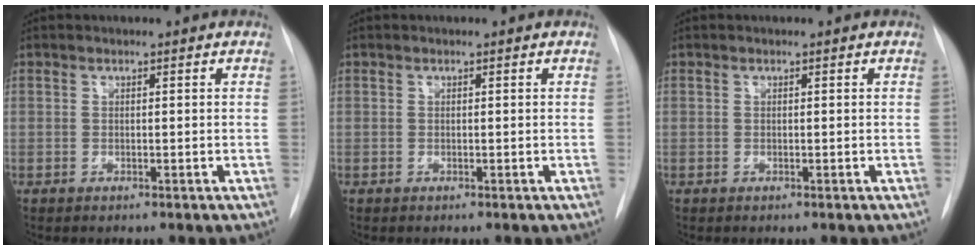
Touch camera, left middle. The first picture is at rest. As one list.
[{"total": 0.0}, {"total": 0.0}]